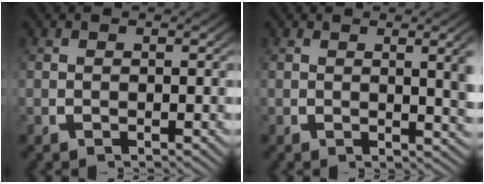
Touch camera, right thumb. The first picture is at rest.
{"total": 3.2, "force": [0.7, 0.6, 3.0], "torque": [-0.033, -0.005, 0.015]}